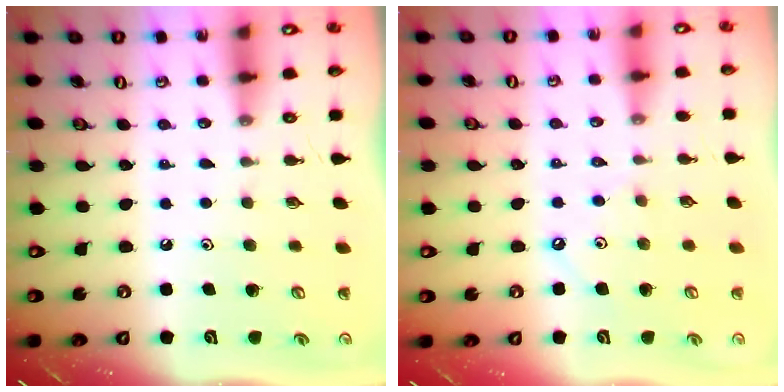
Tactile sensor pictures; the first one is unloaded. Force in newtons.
{"total": 2.5, "press": 2.5, "slide": 0.5}